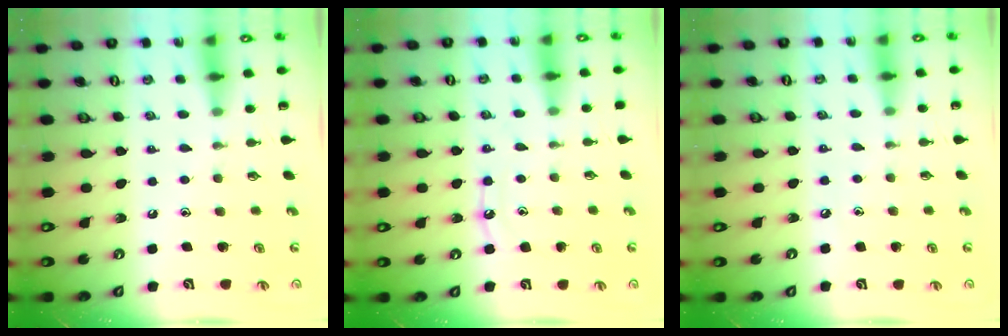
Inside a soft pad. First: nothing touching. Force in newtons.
{"total": 7.6, "press": 7.6, "slide": 0.6}
{"total": 2.8, "press": 2.7, "slide": 0.4}